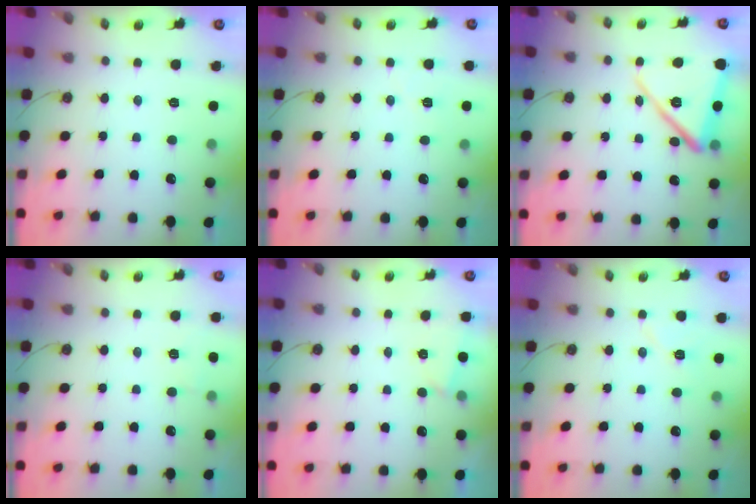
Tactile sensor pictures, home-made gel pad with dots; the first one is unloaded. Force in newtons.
{"total": 5.0, "press": 4.2, "slide": 2.6}
{"total": 15.4, "press": 12.5, "slide": 9.1}
{"total": 2.7, "press": 2.3, "slide": 1.5}
{"total": 5.0, "press": 0.7, "slide": 5.0}
{"total": 6.4, "press": 6.1, "slide": 1.7}